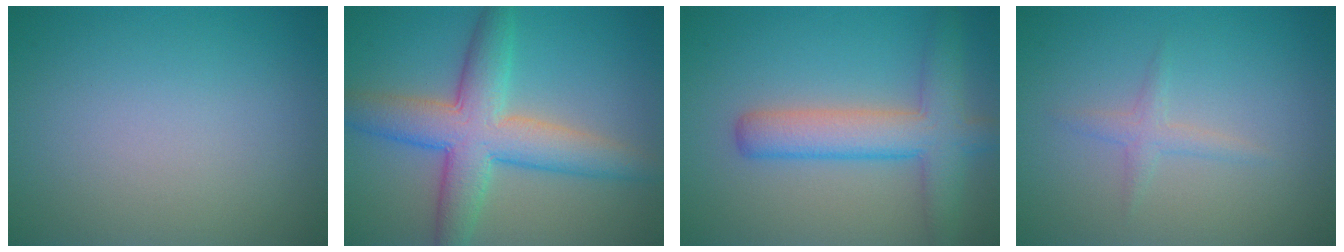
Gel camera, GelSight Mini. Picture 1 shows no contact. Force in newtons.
{"total": 7.4, "press": 7.4, "slide": 0.1}
{"total": 5.6, "press": 5.6, "slide": 0.1}
{"total": 1.3, "press": 1.3, "slide": 0.0}